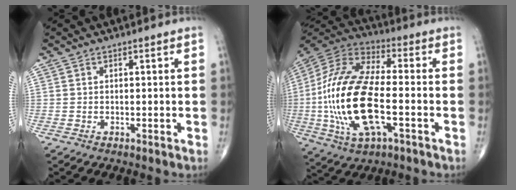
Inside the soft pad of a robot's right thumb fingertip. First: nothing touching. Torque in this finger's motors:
{"motor_torque": [0.21, 1.53, 2.38, -0.38, 0.79]}